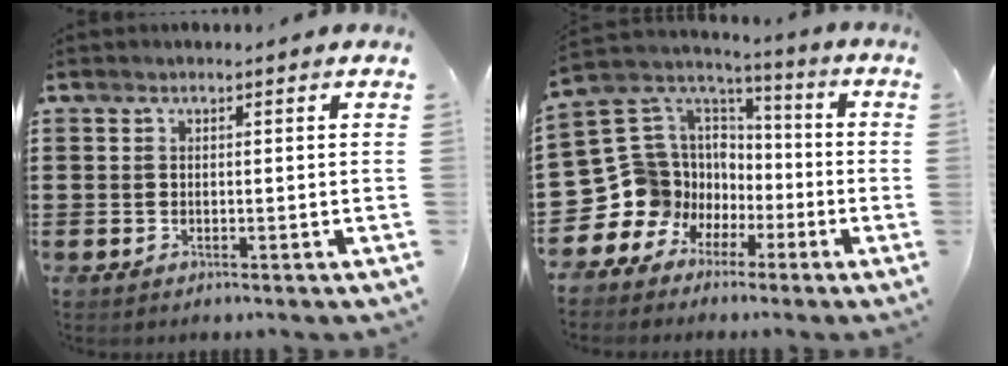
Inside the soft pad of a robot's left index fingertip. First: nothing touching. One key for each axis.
{"total": 11.3, "fx": -3.0, "fy": 10.8, "fz": 1.1, "tx": -0.089, "ty": -0.027, "tz": -0.035}